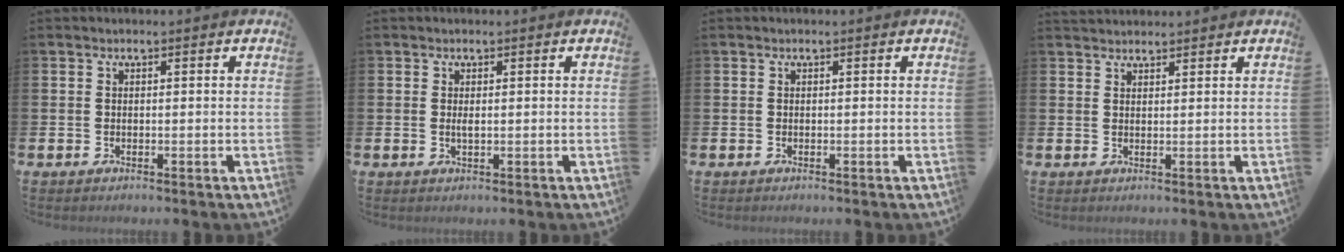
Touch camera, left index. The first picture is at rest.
{"total": 0.8, "force": [0.1, 0.2, 0.8], "torque": [-0.014, 0.001, 0.001]}
{"total": 0.0}
{"total": 2.0, "force": [1.9, 0.5, 0.1], "torque": [0.004, -0.006, 0.034]}